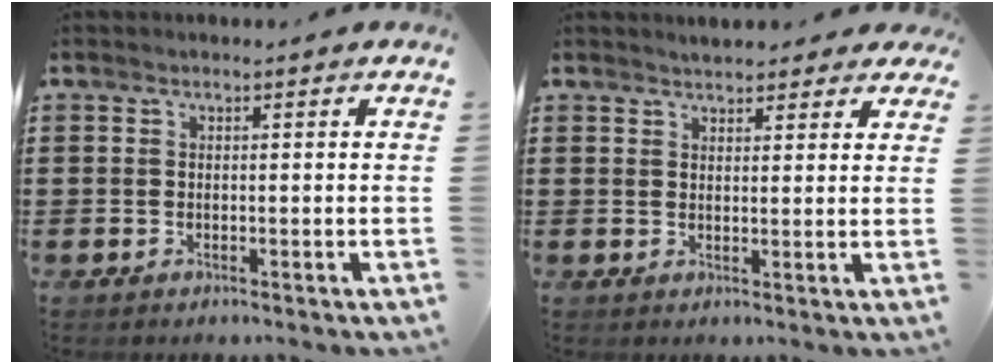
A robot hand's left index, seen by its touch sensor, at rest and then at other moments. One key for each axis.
{"total": 2.7, "fx": 2.6, "fy": 0.6, "fz": 0.5, "tx": -0.015, "ty": 0.000, "tz": 0.048}